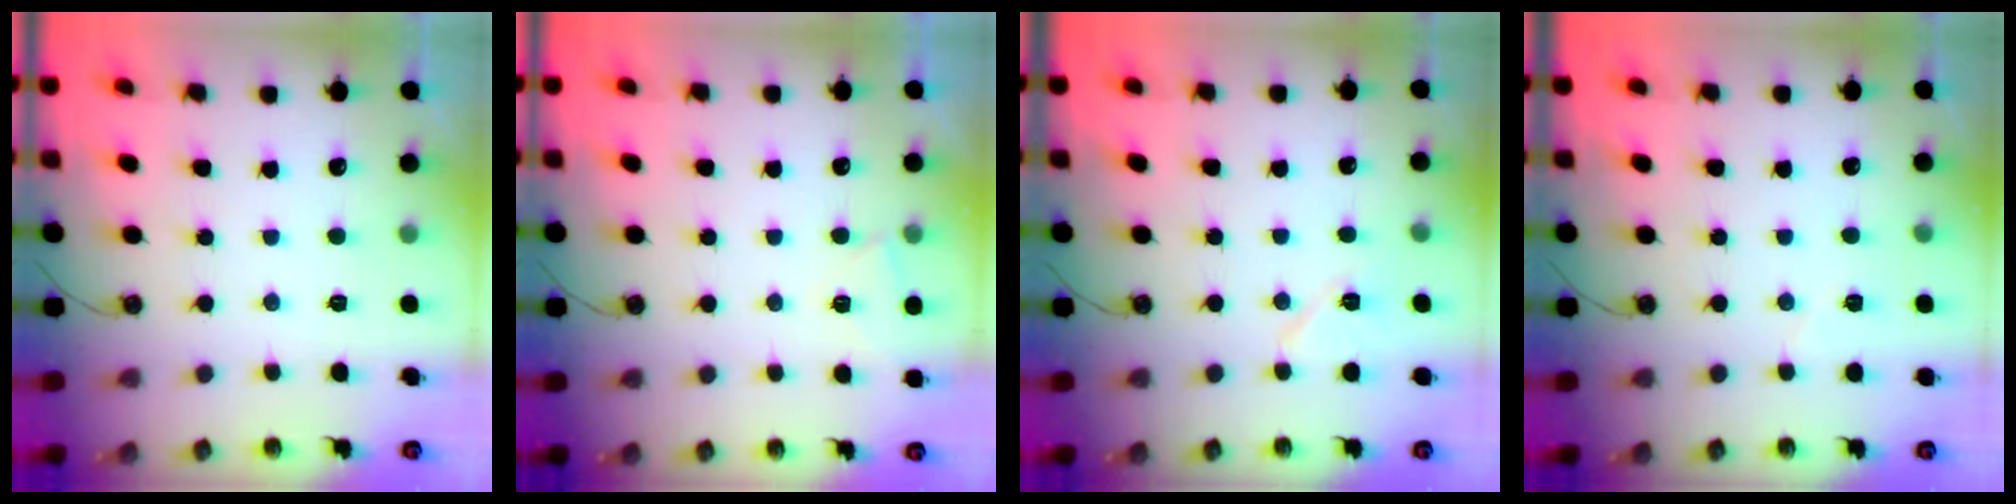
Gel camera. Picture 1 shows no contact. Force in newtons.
{"total": 3.4, "press": 3.4, "slide": 0.5}
{"total": 6.8, "press": 5.5, "slide": 4.1}
{"total": 3.4, "press": 2.9, "slide": 1.8}